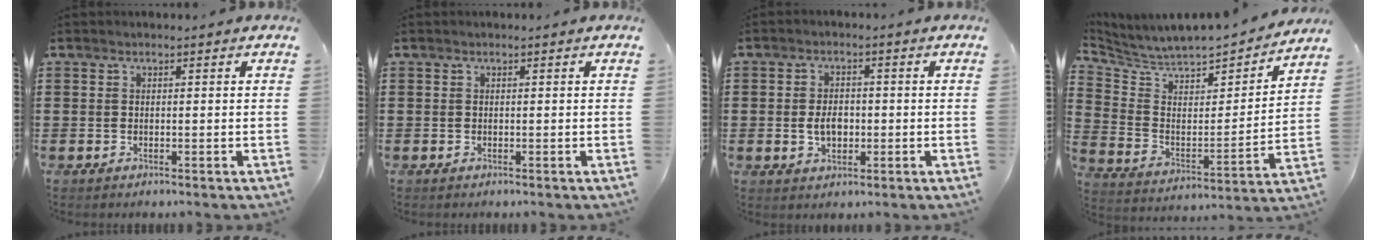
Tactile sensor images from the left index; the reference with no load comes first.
{"total": 0.0}
{"total": 3.8, "force": [-0.4, 2.4, 2.9], "torque": [-0.048, 0.003, -0.009]}
{"total": 5.2, "force": [4.9, 1.4, 0.6], "torque": [-0.047, -0.051, 0.080]}